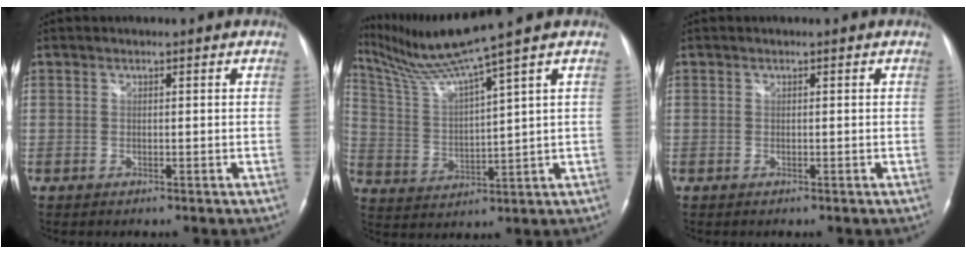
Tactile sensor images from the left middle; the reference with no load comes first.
{"total": 11.1, "force": [9.0, -3.2, 5.7], "torque": [-0.117, -0.007, 0.177]}
{"total": 0.0}